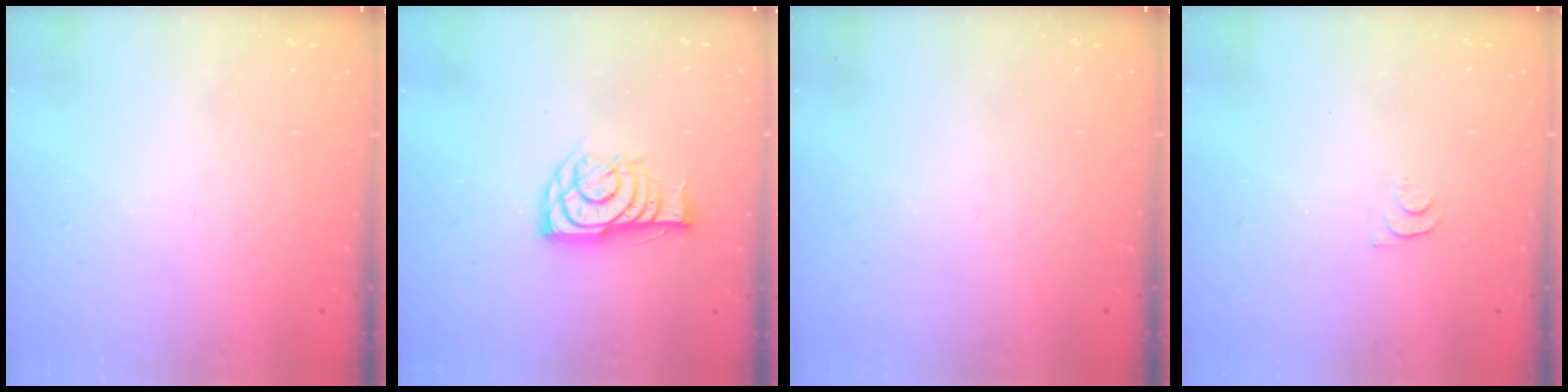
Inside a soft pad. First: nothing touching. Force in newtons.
{"total": 11.5, "press": 11.4, "slide": 0.5}
{"total": 0.0}
{"total": 5.2, "press": 5.1, "slide": 0.5}